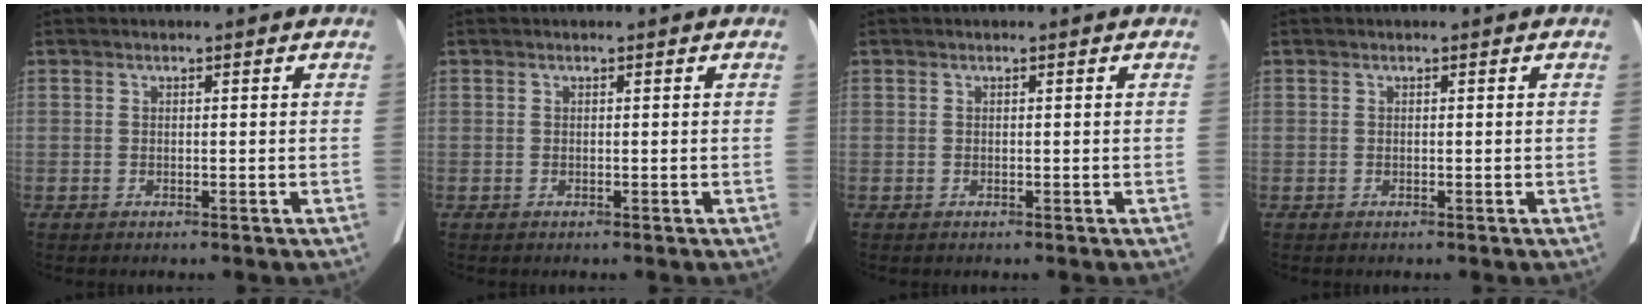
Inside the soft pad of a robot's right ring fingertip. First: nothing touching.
{"total": 0.0}
{"total": 0.0}
{"total": 0.0}